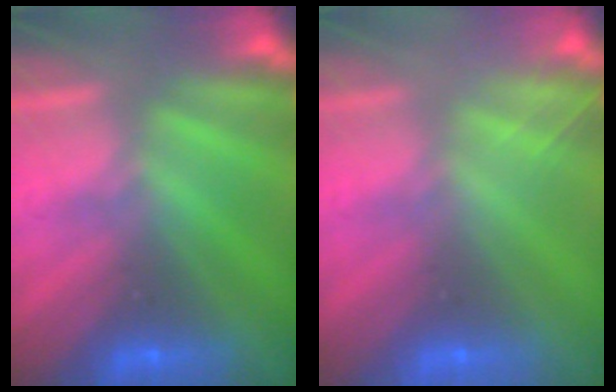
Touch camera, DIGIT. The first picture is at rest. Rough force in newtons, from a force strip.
{"total": 2.0}